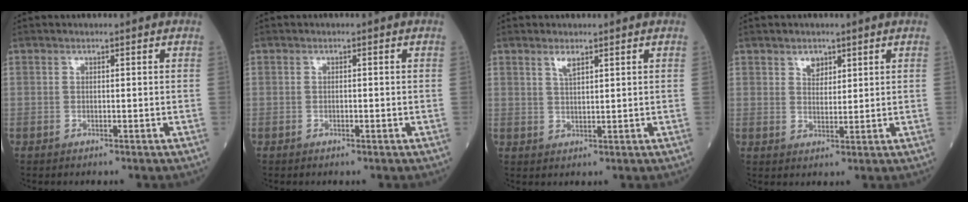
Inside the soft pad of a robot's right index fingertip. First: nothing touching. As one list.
[{"total": 0.7, "force": [-0.2, 0.1, 0.7], "torque": [-0.014, -0.001, -0.002]}, {"total": 2.1, "force": [1.4, 0.4, 1.5], "torque": [-0.031, -0.001, 0.030]}, {"total": 2.6, "force": [1.7, 1.6, 1.1], "torque": [-0.020, -0.001, 0.031]}]